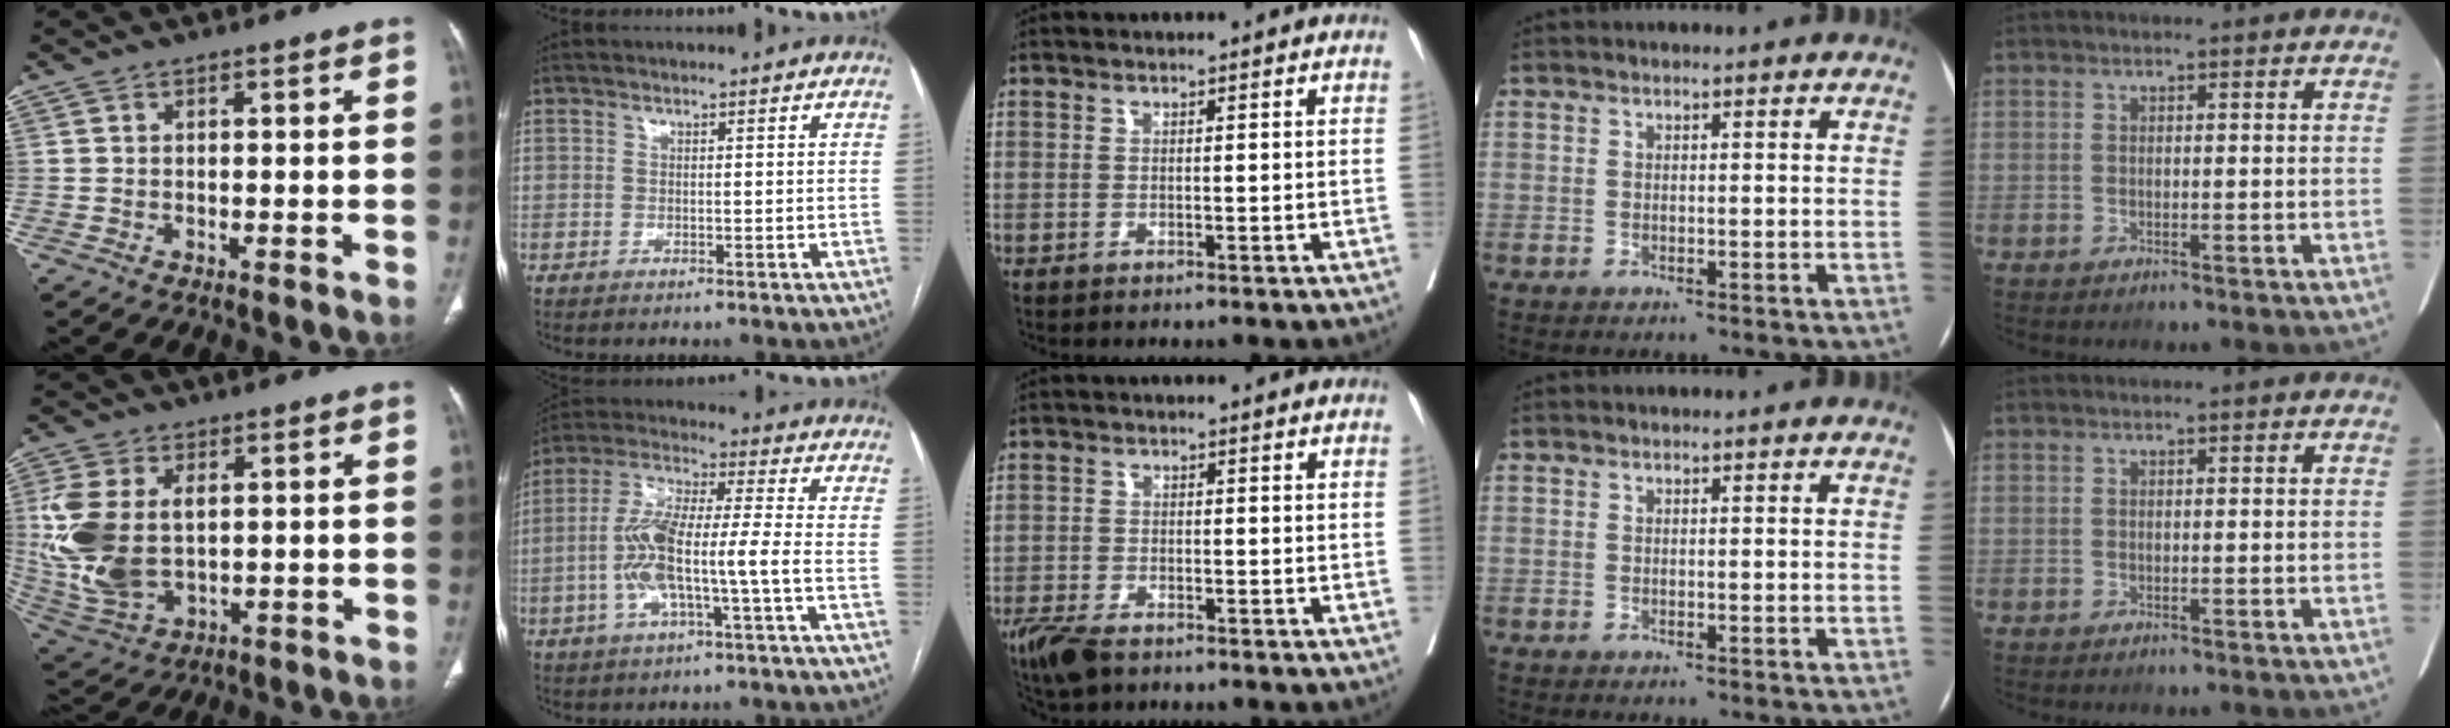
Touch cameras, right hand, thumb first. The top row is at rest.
{"thumb": {"total": 15.4, "force": [1.6, 9.6, 11.9], "torque": [-0.263, -0.006, 0.047]}, "index": {"total": 10.9, "force": [-2.6, 1.1, 10.5], "torque": [-0.217, 0.017, -0.053]}, "middle": {"total": 5.3, "force": [-4.0, 1.7, 2.9], "torque": [-0.055, -0.010, -0.071]}}